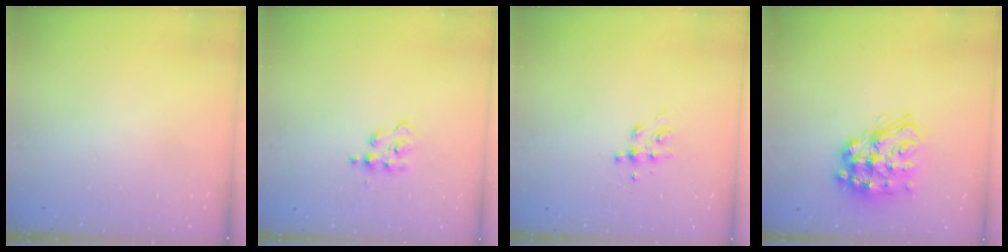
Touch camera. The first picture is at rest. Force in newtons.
{"total": 3.1, "press": 3.1, "slide": 0.5}
{"total": 5.8, "press": 5.8, "slide": 0.7}
{"total": 17.2, "press": 17.1, "slide": 1.3}